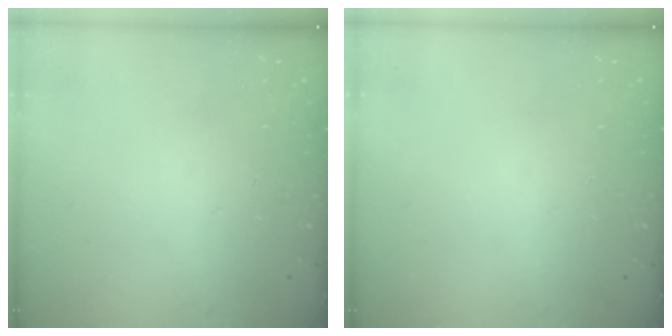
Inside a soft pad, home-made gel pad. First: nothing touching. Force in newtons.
{"total": 0.0}